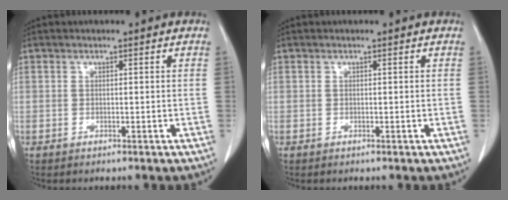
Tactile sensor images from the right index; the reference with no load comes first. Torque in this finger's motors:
{"motor_torque": [-0.03, 0.02, 0.01, 0.00]}